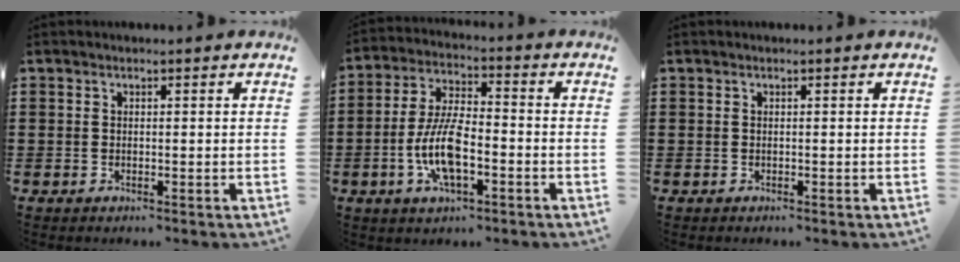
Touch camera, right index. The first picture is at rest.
{"total": 9.7, "force": [-2.9, 3.7, 8.5], "torque": [-0.195, -0.010, -0.059]}
{"total": 0.0}